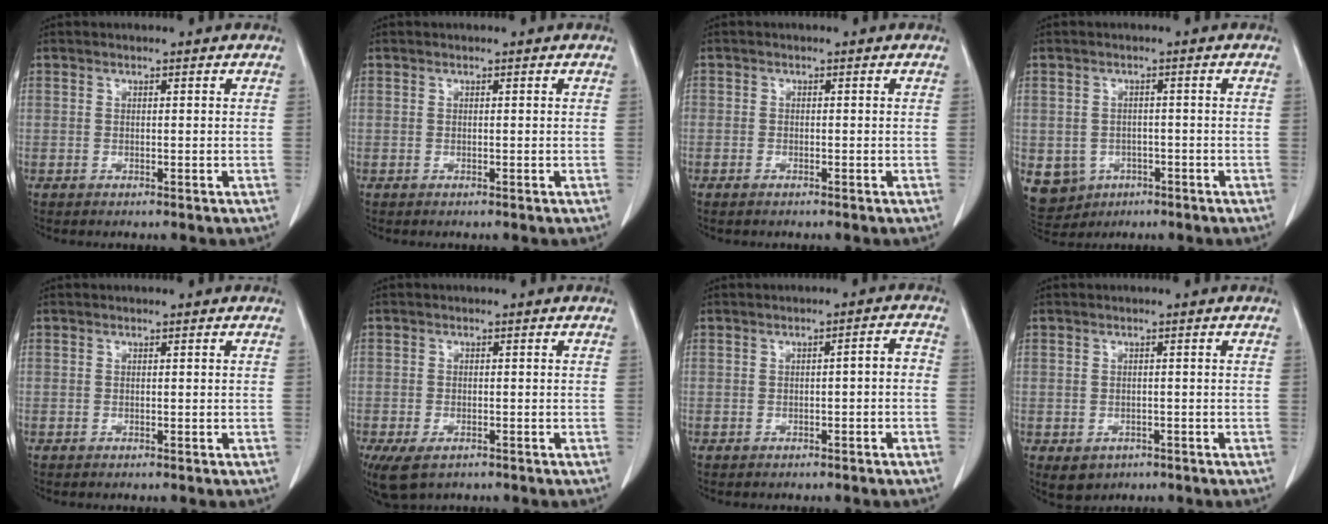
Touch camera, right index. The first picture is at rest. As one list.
[{"total": 0.0}, {"total": 1.1, "force": [-0.7, 0.6, 0.6], "torque": [-0.008, 0.001, -0.013]}, {"total": 8.2, "force": [-3.4, 7.2, 2.0], "torque": [-0.051, 0.004, -0.043]}, {"total": 0.0}, {"total": 5.8, "force": [-3.5, 3.0, 3.5], "torque": [-0.068, -0.010, -0.057]}, {"total": 2.5, "force": [-0.8, 0.6, 2.3], "torque": [-0.029, 0.013, -0.012]}, {"total": 3.5, "force": [-1.7, 2.8, 1.2], "torque": [-0.016, -0.001, -0.017]}]